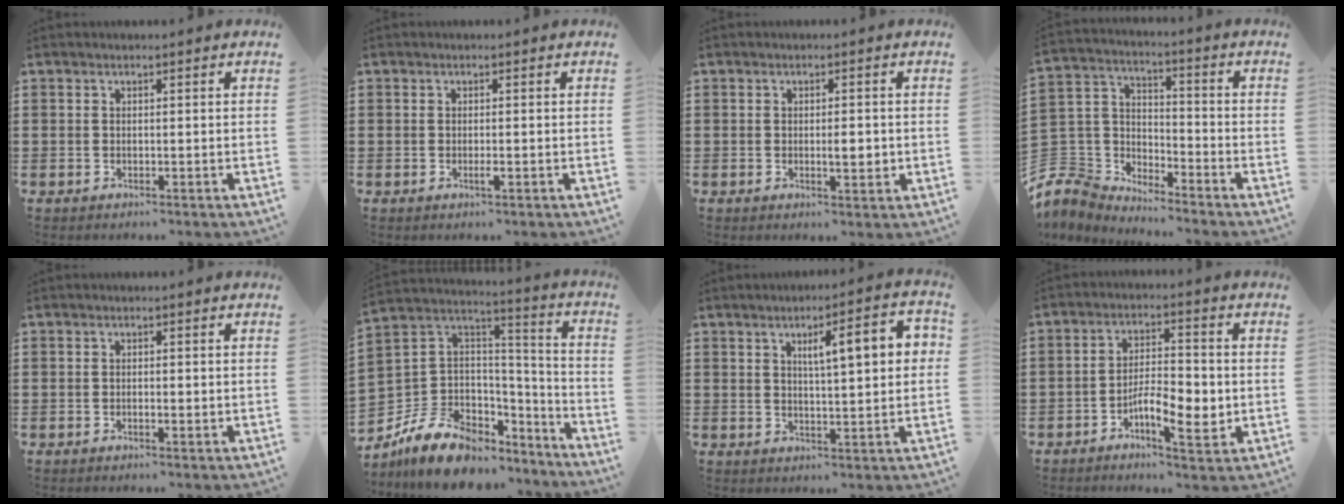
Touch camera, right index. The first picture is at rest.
{"total": 1.2, "force": [-0.4, 0.1, 1.1], "torque": [-0.027, -0.006, -0.010]}
{"total": 3.1, "force": [-0.3, 0.8, 3.0], "torque": [-0.052, -0.003, -0.005]}
{"total": 5.2, "force": [-4.2, 3.0, 0.1], "torque": [-0.054, -0.014, -0.096]}
{"total": 1.0, "force": [-0.2, 0.2, 0.9], "torque": [-0.017, -0.003, -0.003]}
{"total": 10.4, "force": [-6.5, 7.3, 3.5], "torque": [-0.092, 0.014, -0.117]}
{"total": 7.3, "force": [2.0, 1.6, 6.8], "torque": [-0.109, -0.005, 0.023]}
{"total": 7.6, "force": [-2.6, 2.8, 6.6], "torque": [-0.117, 0.004, -0.045]}